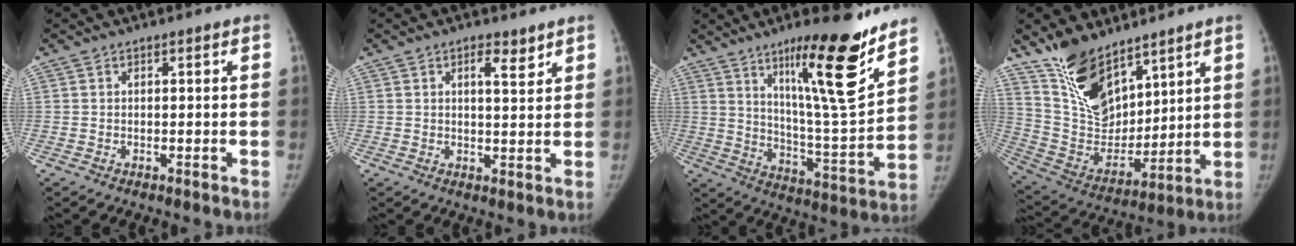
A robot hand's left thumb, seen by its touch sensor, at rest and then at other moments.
{"total": 4.0, "force": [2.4, 1.3, 2.9], "torque": [-0.033, -0.015, 0.036]}
{"total": 21.0, "force": [13.1, 2.8, 16.2], "torque": [-0.218, -0.081, 0.213]}
{"total": 16.2, "force": [11.6, 8.2, 7.8], "torque": [-0.096, -0.068, 0.233]}